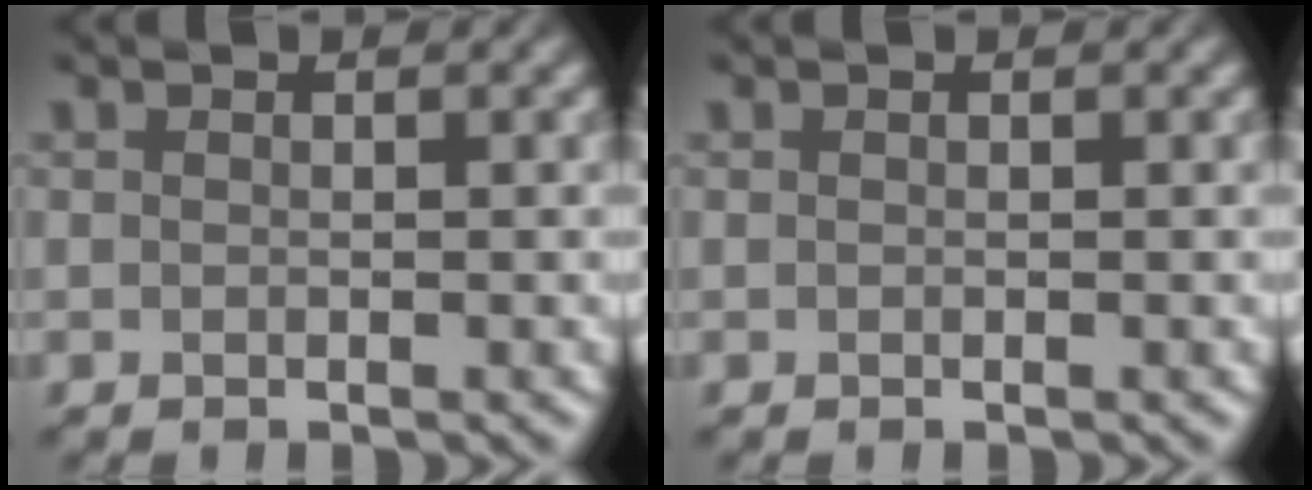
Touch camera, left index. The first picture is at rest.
{"total": 0.0}